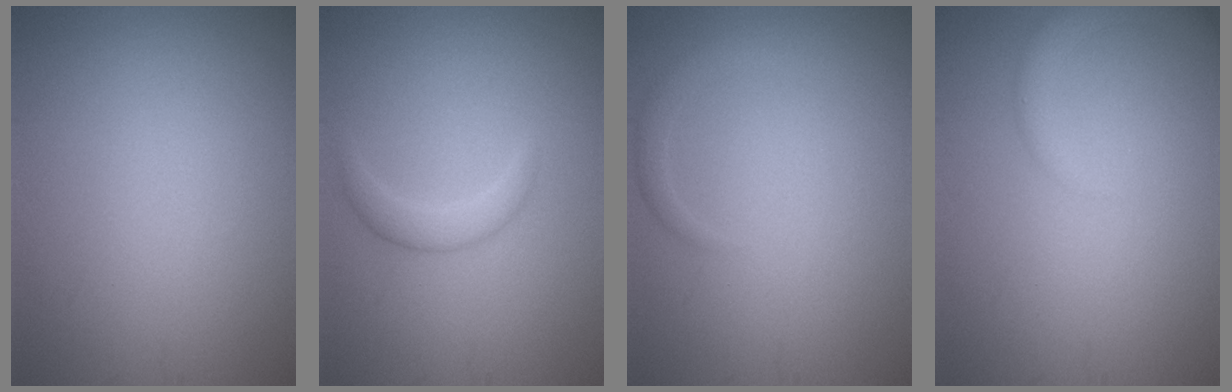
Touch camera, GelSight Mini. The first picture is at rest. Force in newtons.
{"total": 1.6, "press": 1.6, "slide": 0.1}
{"total": 1.2, "press": 1.2, "slide": 0.1}
{"total": 2.4, "press": 2.4, "slide": 0.2}